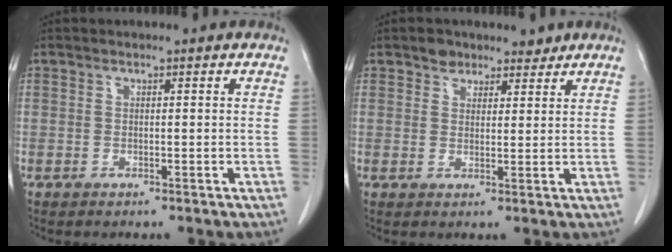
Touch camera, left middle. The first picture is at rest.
{"total": 1.4, "force": [1.4, 0.3, -0.2], "torque": [0.002, -0.008, 0.020]}